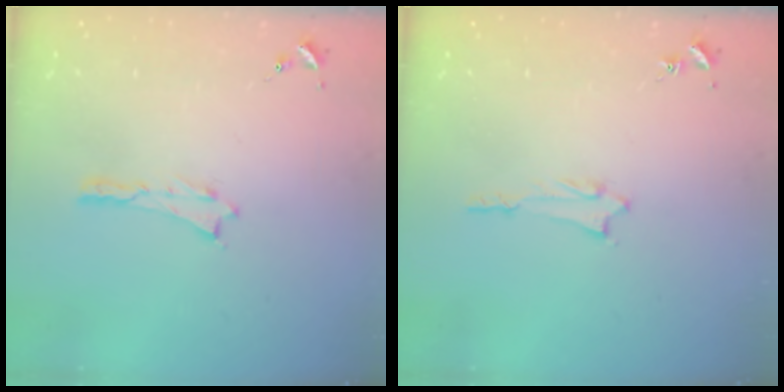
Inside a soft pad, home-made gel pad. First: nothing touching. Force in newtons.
{"total": 1.4, "press": 1.4, "slide": 0.2}